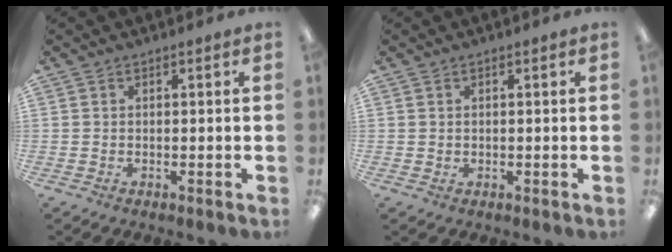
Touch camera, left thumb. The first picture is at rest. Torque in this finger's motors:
{"motor_torque": [-0.39, 0.01, 0.30, -0.30, 0.01]}